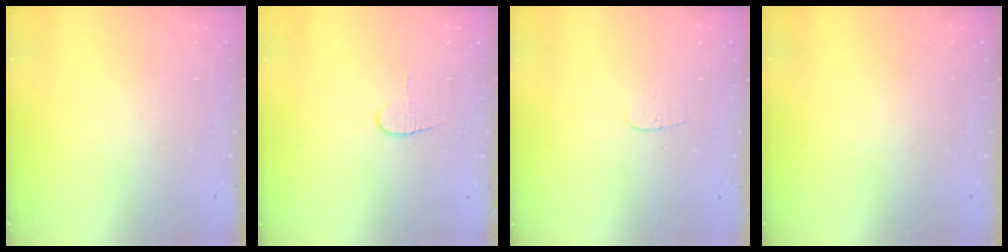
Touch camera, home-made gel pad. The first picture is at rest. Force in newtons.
{"total": 5.3, "press": 5.3, "slide": 0.5}
{"total": 2.8, "press": 2.8, "slide": 0.3}
{"total": 0.0}